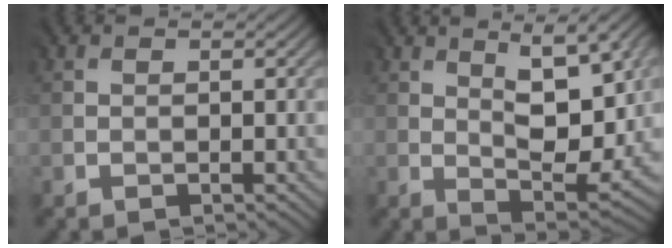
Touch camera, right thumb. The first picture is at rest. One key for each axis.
{"total": 8.8, "fx": 2.9, "fy": 3.1, "fz": 7.7, "tx": -0.137, "ty": -0.014, "tz": 0.053}